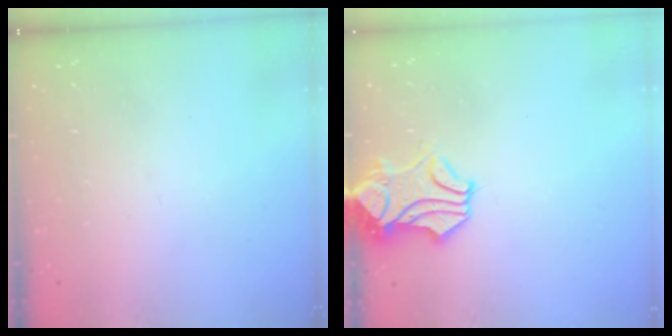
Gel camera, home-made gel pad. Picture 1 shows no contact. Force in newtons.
{"total": 1.8, "press": 1.2, "slide": 1.2}